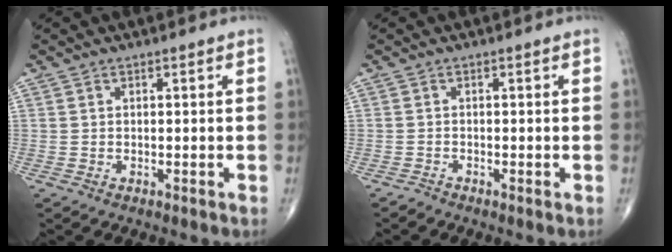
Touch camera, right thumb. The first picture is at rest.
{"total": 0.7, "force": [-0.7, 0.2, 0.3], "torque": [-0.006, -0.003, -0.018]}